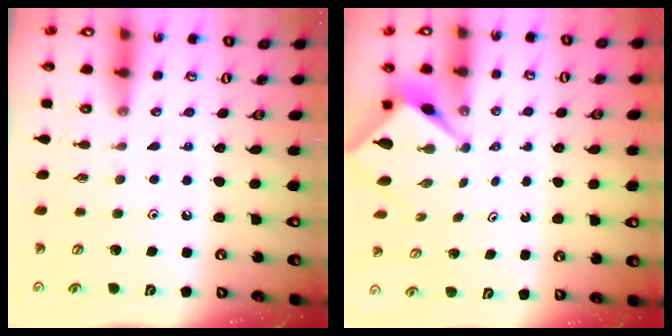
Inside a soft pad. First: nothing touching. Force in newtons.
{"total": 2.5, "press": 2.5, "slide": 0.2}